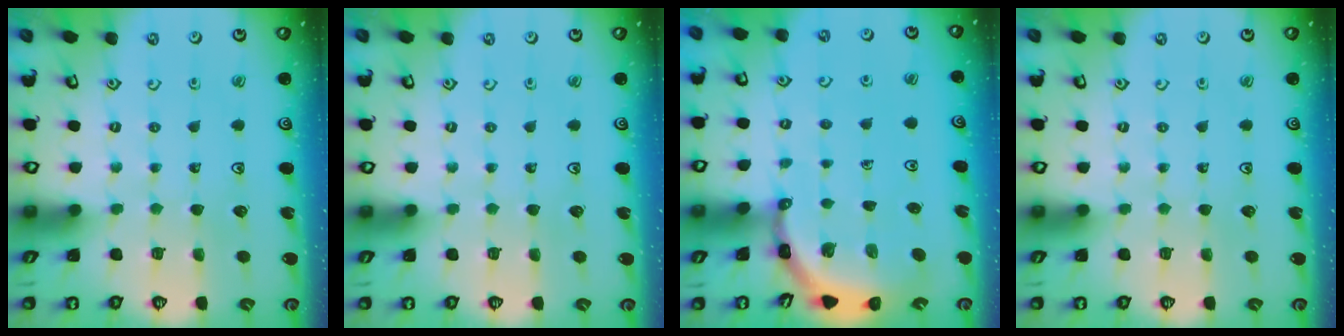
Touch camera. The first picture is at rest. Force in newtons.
{"total": 0.0}
{"total": 4.5, "press": 4.5, "slide": 0.4}
{"total": 0.0}